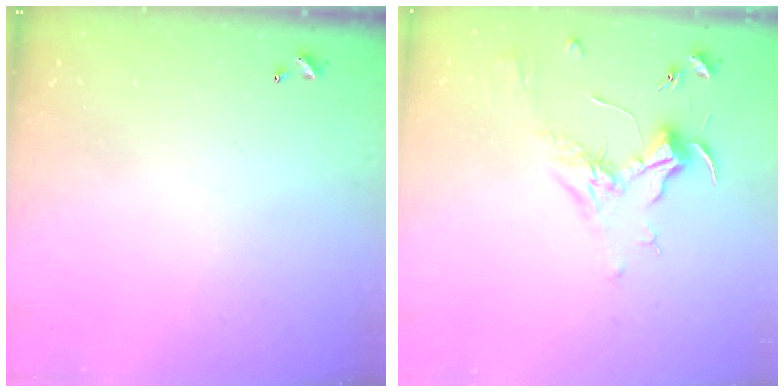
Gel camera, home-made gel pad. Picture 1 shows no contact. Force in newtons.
{"total": 1.9, "press": 1.7, "slide": 0.8}